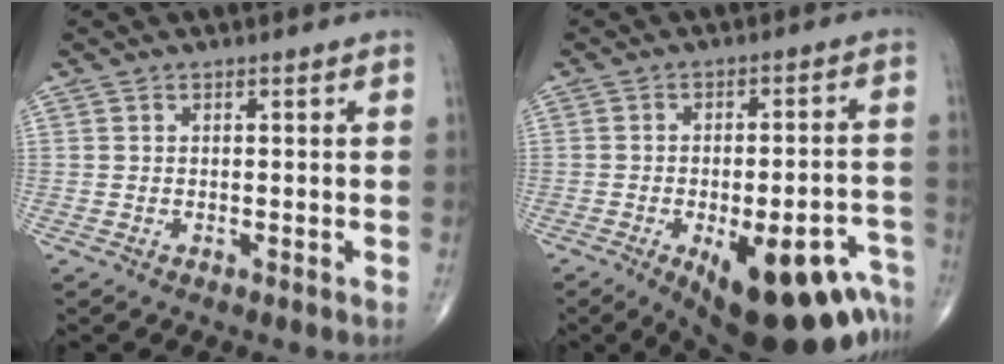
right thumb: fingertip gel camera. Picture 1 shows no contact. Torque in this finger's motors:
{"motor_torque": [2.06, 1.74, 1.15, -1.31, 0.37]}